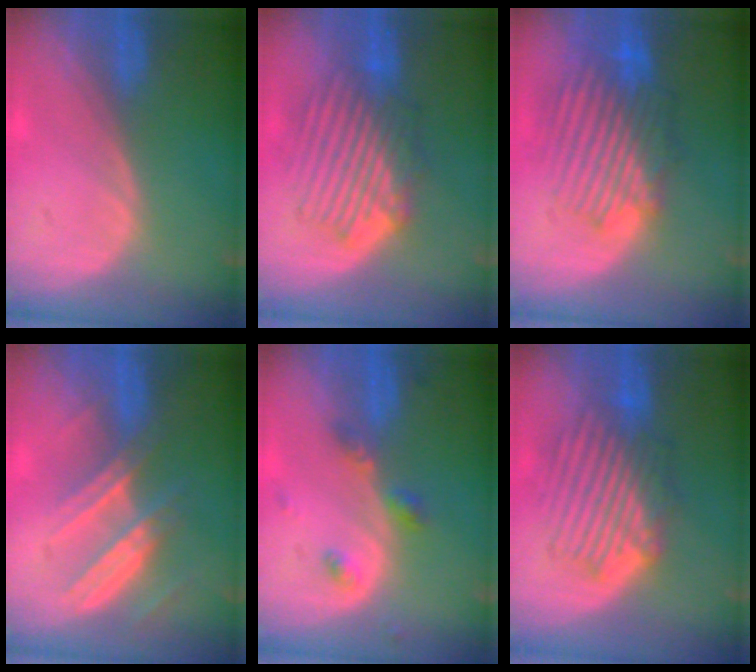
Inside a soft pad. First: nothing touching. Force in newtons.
{"total": 8.9, "press": 8.2, "slide": 3.4}
{"total": 9.9, "press": 9.1, "slide": 3.9}
{"total": 7.9, "press": 7.0, "slide": 3.7}
{"total": 3.5, "press": 3.5, "slide": 0.5}
{"total": 9.0, "press": 8.4, "slide": 3.3}